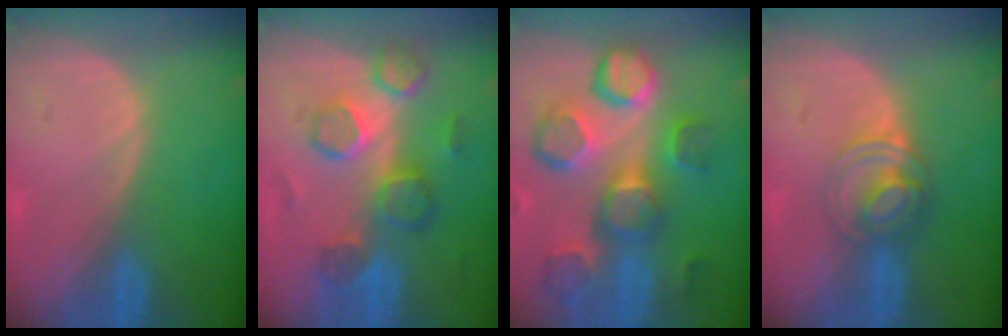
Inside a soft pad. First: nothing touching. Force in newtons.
{"total": 8.6, "press": 8.3, "slide": 2.2}
{"total": 12.5, "press": 11.1, "slide": 5.7}
{"total": 6.2, "press": 5.3, "slide": 3.2}